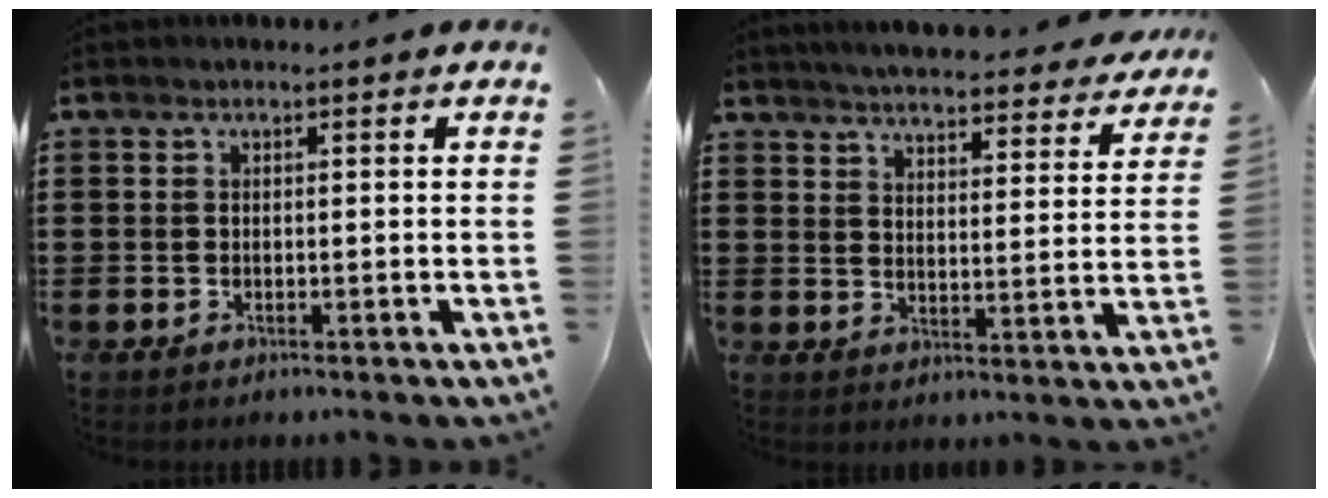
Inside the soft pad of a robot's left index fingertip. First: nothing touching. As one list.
[{"total": 4.9, "force": [4.8, -0.4, 0.9], "torque": [-0.040, -0.034, 0.082]}]